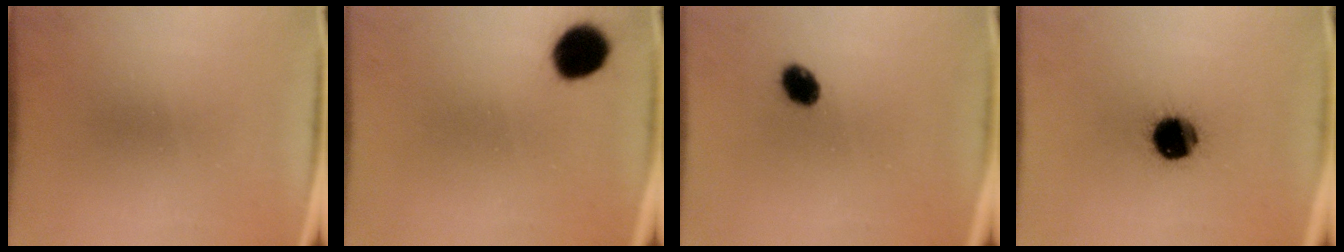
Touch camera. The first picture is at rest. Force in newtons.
{"total": 8.8}
{"total": 4.8}
{"total": 13.5}